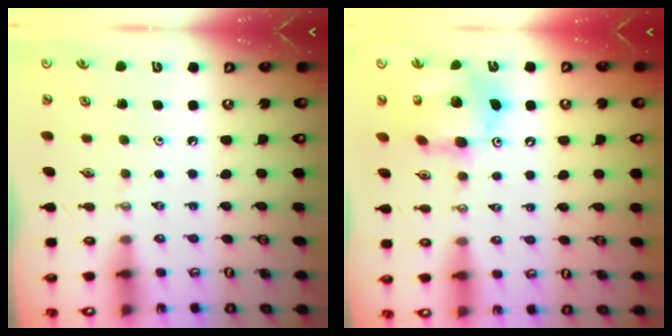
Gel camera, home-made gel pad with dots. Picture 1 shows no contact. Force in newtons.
{"total": 12.4, "press": 12.3, "slide": 1.2}